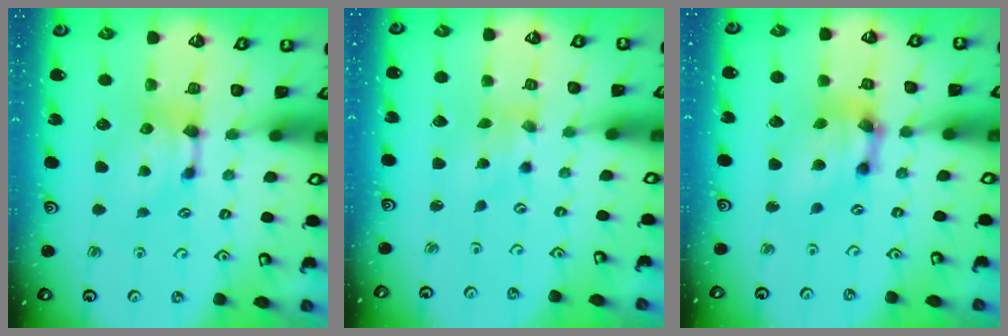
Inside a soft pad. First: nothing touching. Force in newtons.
{"total": 2.1, "press": 1.7, "slide": 1.2}
{"total": 6.0, "press": 5.5, "slide": 2.4}